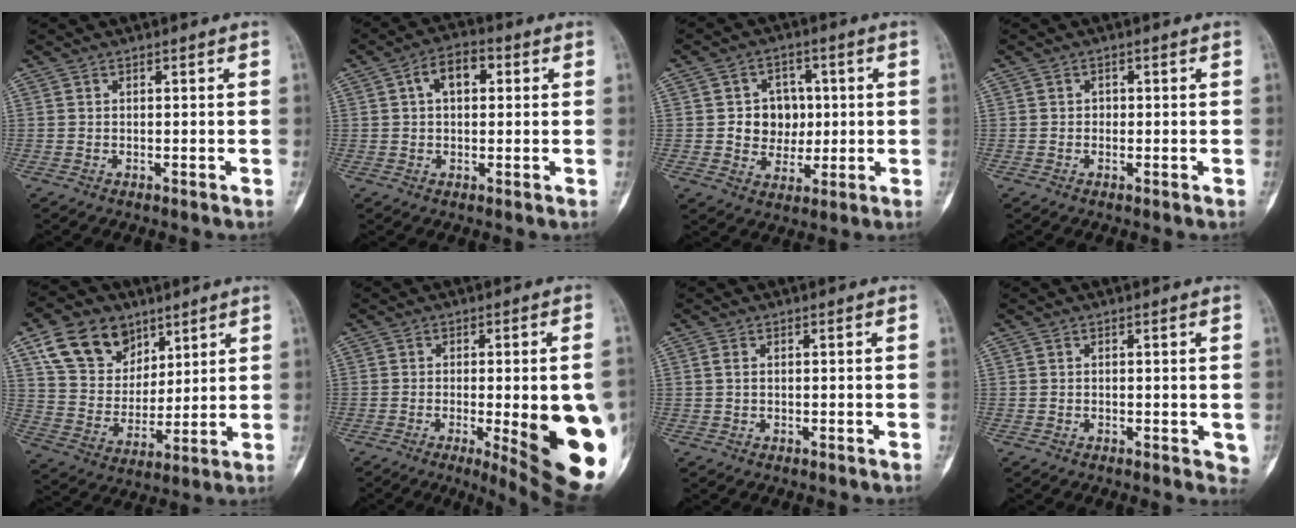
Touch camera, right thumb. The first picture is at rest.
{"total": 6.6, "force": [1.6, 3.9, 5.0], "torque": [-0.076, 0.016, 0.020]}
{"total": 8.4, "force": [0.7, 7.3, 4.1], "torque": [-0.017, 0.005, 0.014]}
{"total": 0.8, "force": [-0.1, 0.8, 0.2], "torque": [0.007, 0.004, -0.005]}
{"total": 15.0, "force": [8.4, 10.7, 6.2], "torque": [-0.082, -0.029, 0.162]}
{"total": 21.7, "force": [-5.3, 5.6, 20.3], "torque": [-0.193, -0.011, -0.046]}
{"total": 1.1, "force": [0.2, 0.7, 0.9], "torque": [-0.021, 0.001, 0.004]}
{"total": 1.7, "force": [0.0, 1.0, 1.4], "torque": [-0.008, -0.003, -0.001]}